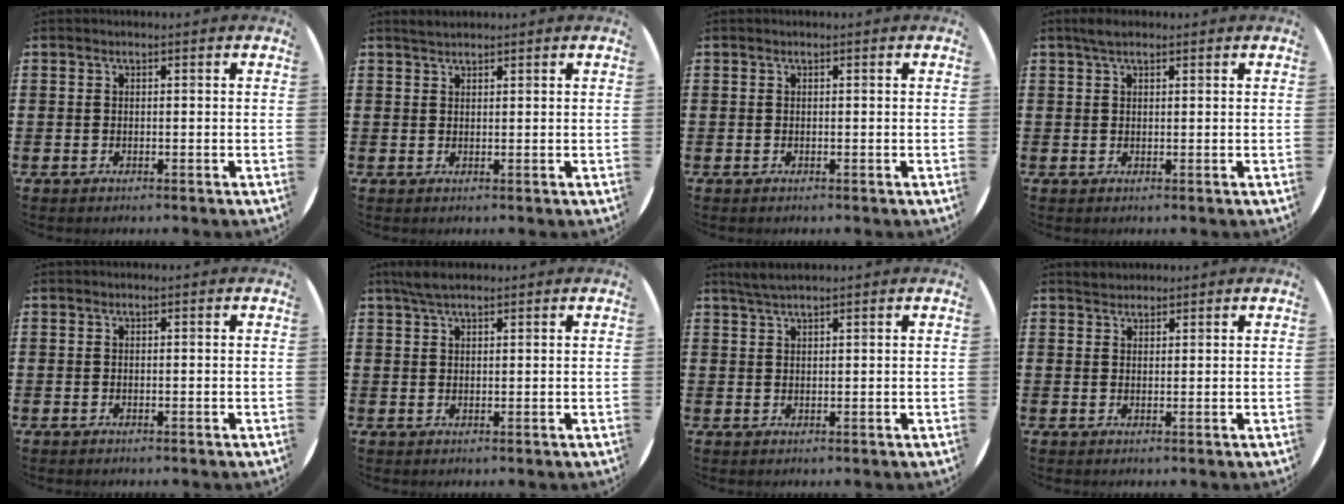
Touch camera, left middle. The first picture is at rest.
{"total": 1.2, "force": [1.2, 0.2, 0.2], "torque": [-0.005, 0.001, 0.023]}
{"total": 0.0}
{"total": 1.8, "force": [1.3, 0.6, 1.1], "torque": [-0.024, 0.006, 0.023]}
{"total": 0.0}
{"total": 3.1, "force": [2.4, 0.9, 1.8], "torque": [-0.040, 0.007, 0.043]}
{"total": 2.1, "force": [1.9, 0.1, 1.0], "torque": [-0.022, 0.002, 0.035]}
{"total": 1.5, "force": [1.5, 0.4, 0.0], "torque": [0.006, -0.001, 0.027]}